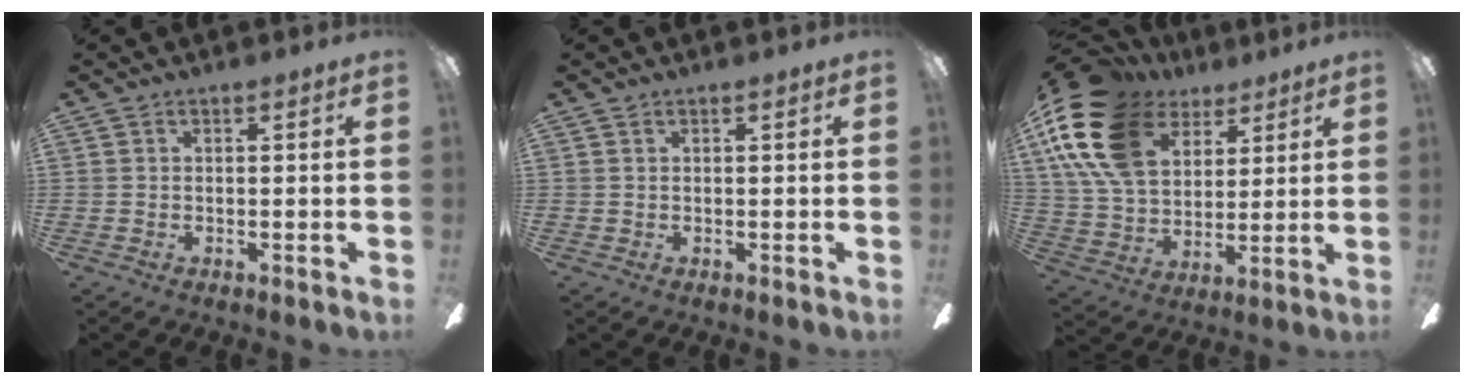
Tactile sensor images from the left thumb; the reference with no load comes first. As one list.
[{"total": 0.0}, {"total": 21.9, "force": [10.0, 14.2, 13.3], "torque": [-0.293, -0.033, 0.182]}]